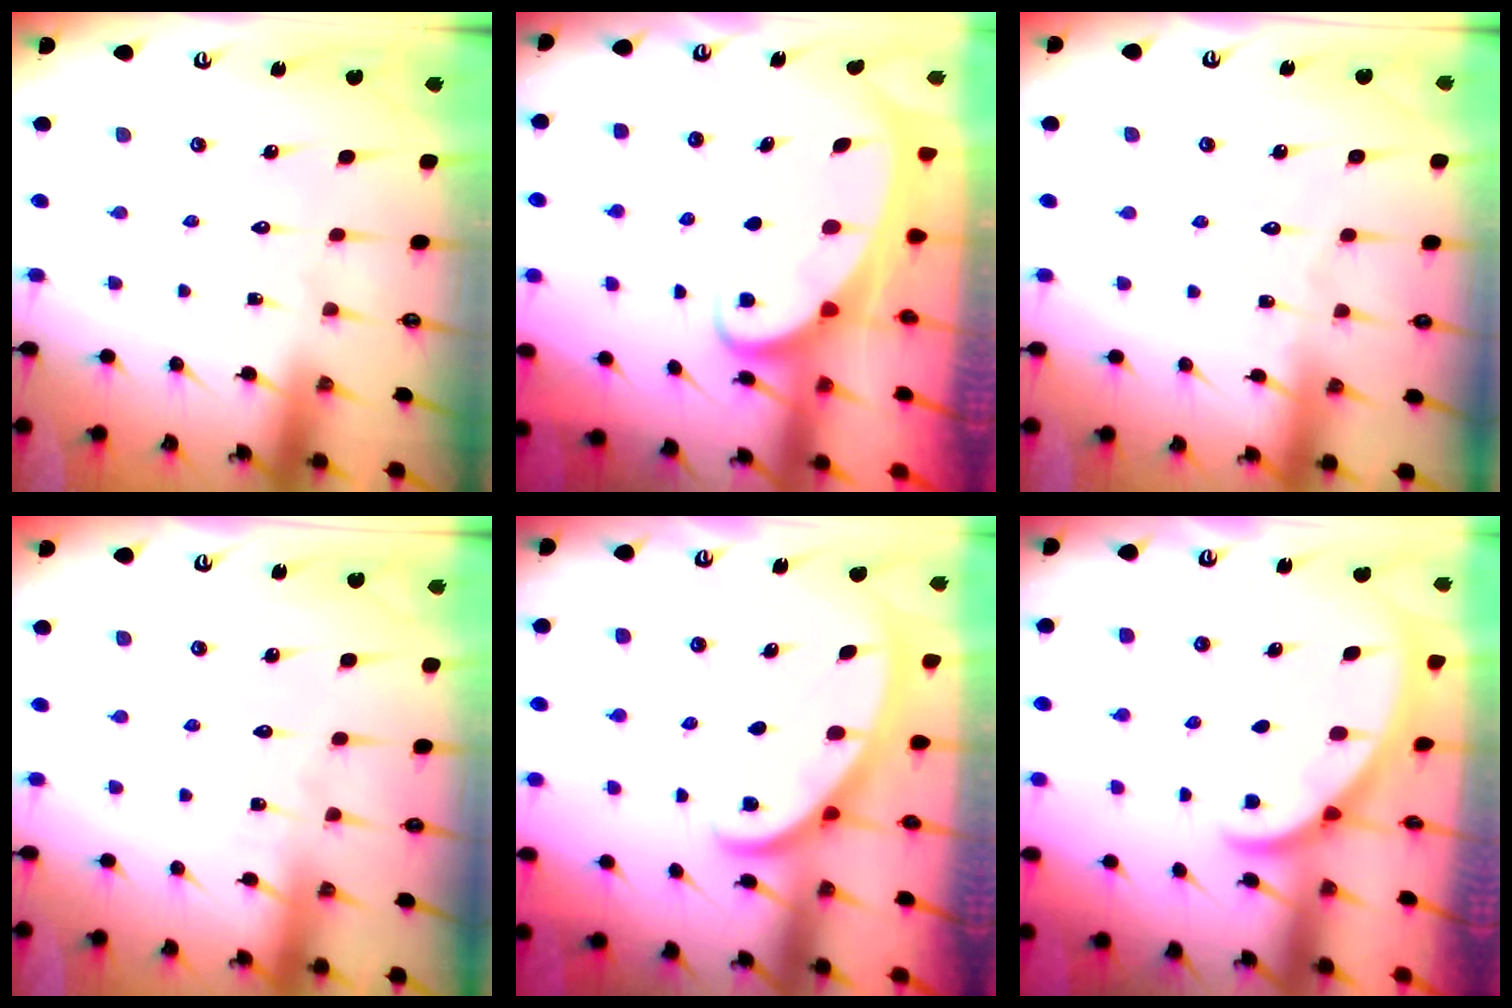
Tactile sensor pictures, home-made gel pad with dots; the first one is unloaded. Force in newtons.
{"total": 4.5, "press": 4.4, "slide": 0.6}
{"total": 2.3, "press": 2.3, "slide": 0.2}
{"total": 2.2, "press": 2.1, "slide": 0.3}
{"total": 3.0, "press": 3.0, "slide": 0.1}
{"total": 2.1, "press": 2.1, "slide": 0.1}